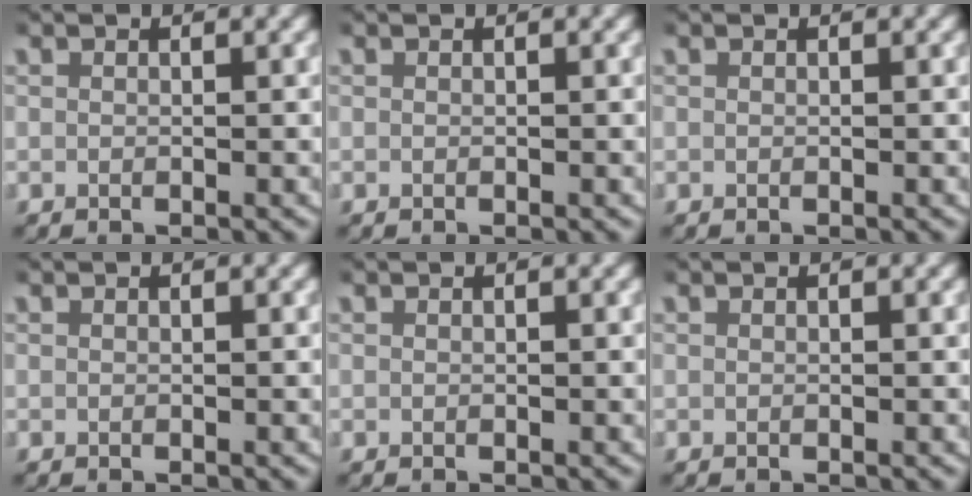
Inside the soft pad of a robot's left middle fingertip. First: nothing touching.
{"total": 0.0}
{"total": 0.0}
{"total": 0.0}
{"total": 0.0}
{"total": 0.0}